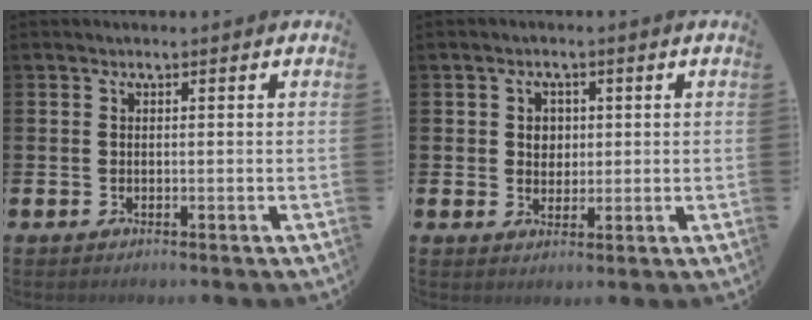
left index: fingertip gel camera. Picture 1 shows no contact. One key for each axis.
{"total": 2.6, "fx": 0.8, "fy": 2.3, "fz": 0.9, "tx": -0.007, "ty": 0.006, "tz": 0.008}